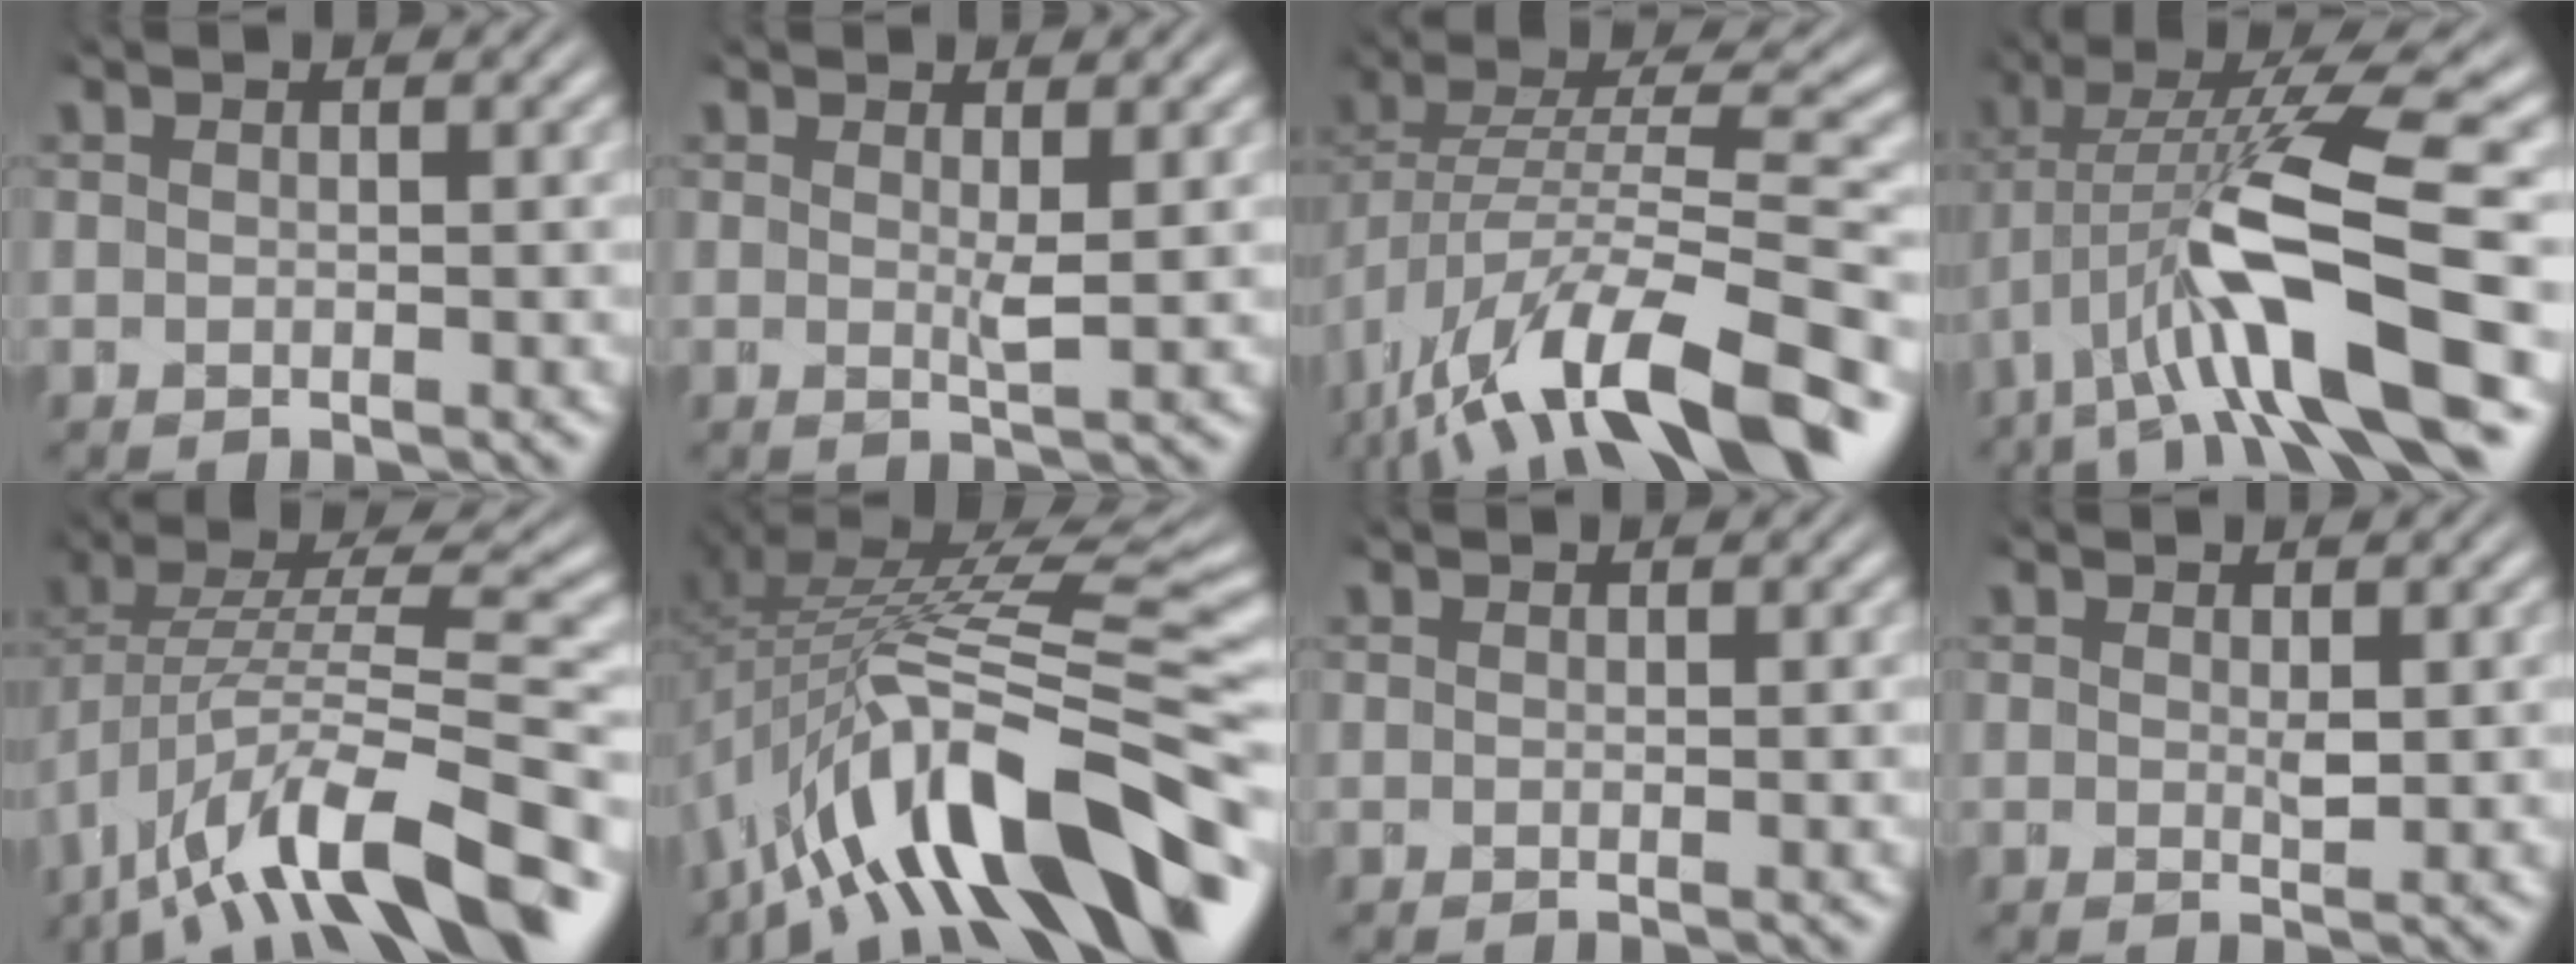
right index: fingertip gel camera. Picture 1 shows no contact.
{"total": 1.7, "force": [1.4, -0.5, 0.9], "torque": [-0.012, 0.002, 0.024]}
{"total": 10.3, "force": [-3.0, 5.2, 8.4], "torque": [-0.145, -0.012, -0.037]}
{"total": 8.7, "force": [0.6, 2.3, 8.4], "torque": [-0.154, 0.004, 0.018]}
{"total": 9.0, "force": [-2.7, 4.7, 7.2], "torque": [-0.119, -0.004, -0.038]}
{"total": 12.9, "force": [-3.3, 5.5, 11.3], "torque": [-0.185, -0.006, -0.033]}
{"total": 0.0}
{"total": 1.3, "force": [1.1, 0.3, 0.7], "torque": [-0.008, 0.003, 0.017]}